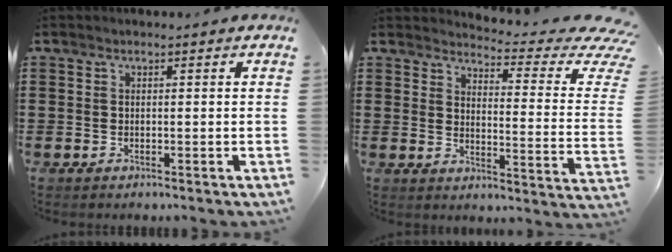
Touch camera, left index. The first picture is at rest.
{"total": 4.6, "force": [3.8, -0.1, 2.5], "torque": [-0.045, -0.042, 0.055]}